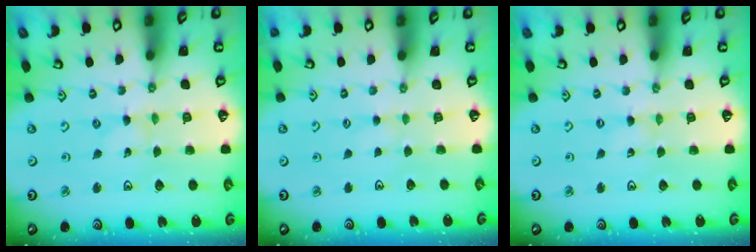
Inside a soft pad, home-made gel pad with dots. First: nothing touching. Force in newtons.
{"total": 1.8, "press": 1.7, "slide": 0.3}
{"total": 0.0}